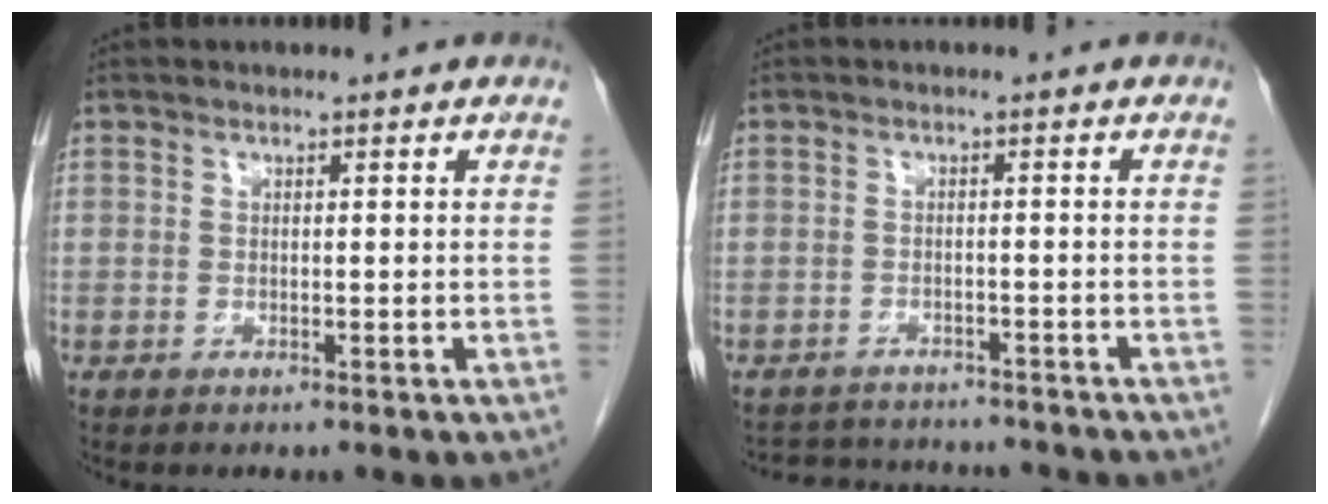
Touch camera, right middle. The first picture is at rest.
{"total": 8.2, "force": [-7.8, 1.8, 1.5], "torque": [-0.026, 0.009, -0.104]}